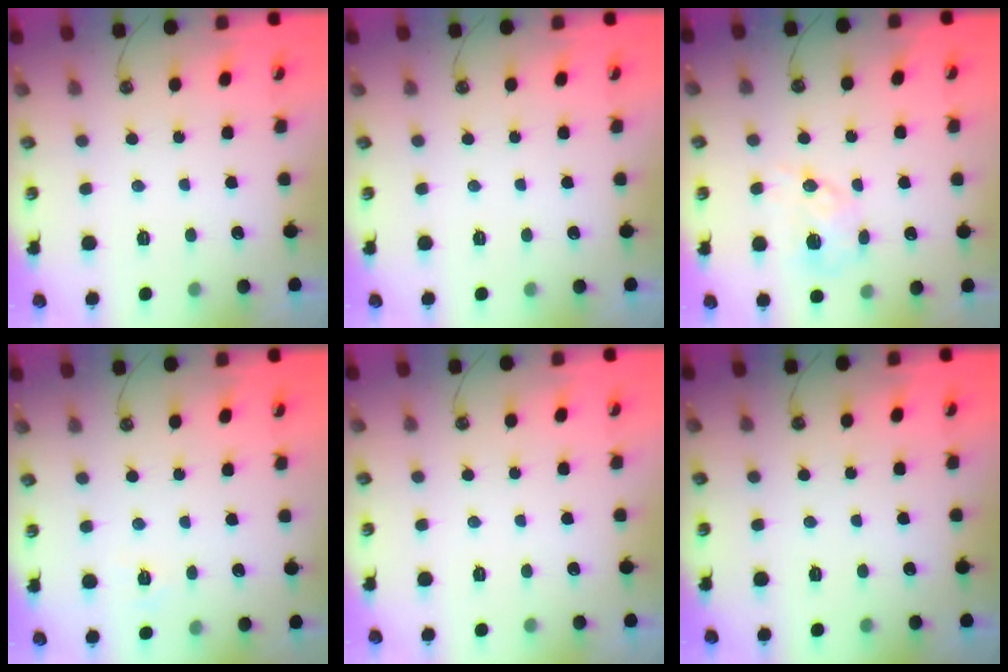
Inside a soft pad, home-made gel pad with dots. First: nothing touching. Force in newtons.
{"total": 0.0}
{"total": 8.7, "press": 8.7, "slide": 0.4}
{"total": 2.3, "press": 2.3, "slide": 0.3}
{"total": 0.0}
{"total": 0.0}